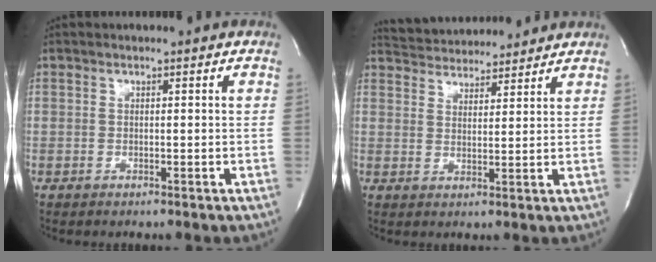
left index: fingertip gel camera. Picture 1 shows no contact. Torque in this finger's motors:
{"motor_torque": [-0.17, -0.21, 0.03, 0.00]}